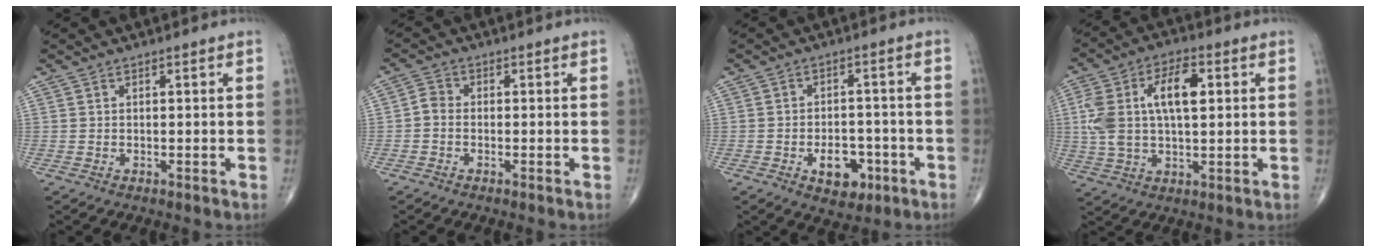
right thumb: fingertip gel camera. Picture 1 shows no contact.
{"total": 2.3, "force": [-0.6, 1.8, 1.3], "torque": [-0.018, 0.006, -0.022]}
{"total": 7.5, "force": [-3.0, 4.8, 4.9], "torque": [-0.044, 0.018, -0.037]}
{"total": 14.2, "force": [2.7, 7.2, 12.0], "torque": [-0.237, 0.018, 0.052]}